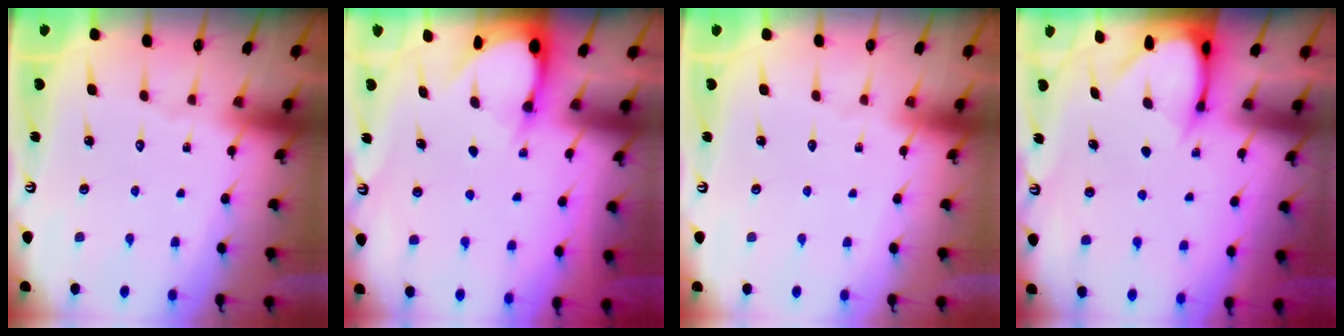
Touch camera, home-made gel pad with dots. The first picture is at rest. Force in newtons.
{"total": 2.9, "press": 2.9, "slide": 0.3}
{"total": 0.0}
{"total": 3.3, "press": 3.3, "slide": 0.3}